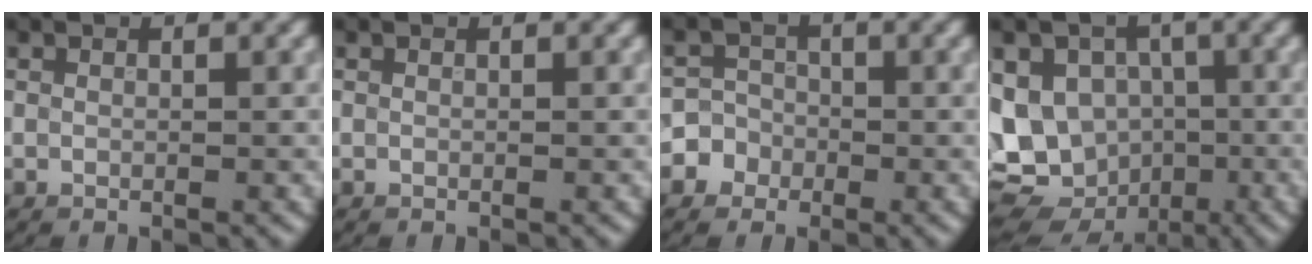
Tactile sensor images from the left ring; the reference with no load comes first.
{"total": 0.0}
{"total": 3.5, "force": [-1.6, 3.1, 0.3], "torque": [0.031, 0.005, -0.039]}
{"total": 13.3, "force": [-2.8, 11.3, 6.4], "torque": [-0.106, -0.017, -0.060]}